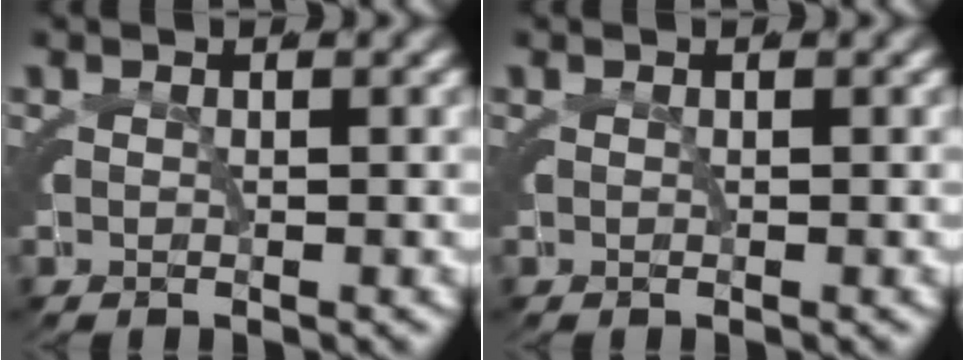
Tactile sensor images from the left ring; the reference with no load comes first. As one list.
[{"total": 0.0}]